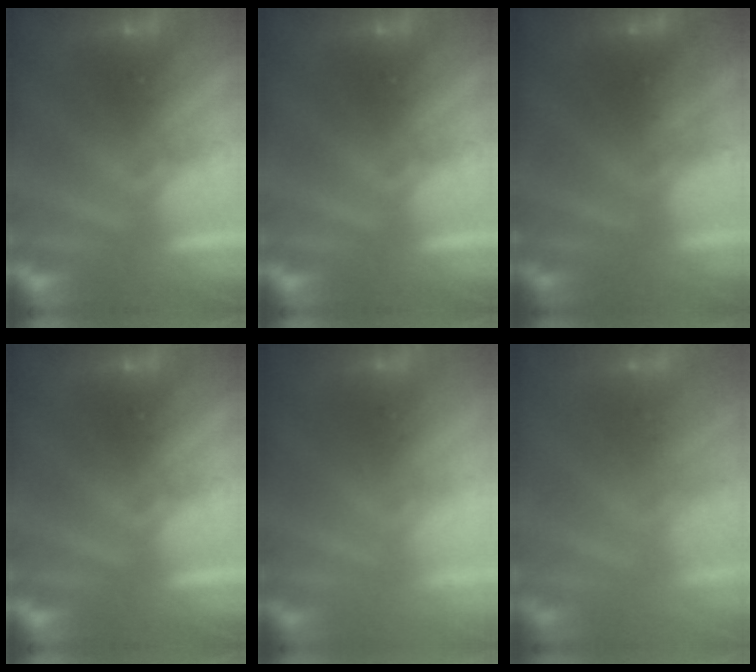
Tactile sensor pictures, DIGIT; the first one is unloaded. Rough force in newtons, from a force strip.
{"total": 0.0}
{"total": 2.2}
{"total": 0.0}
{"total": 2.9}
{"total": 2.0}